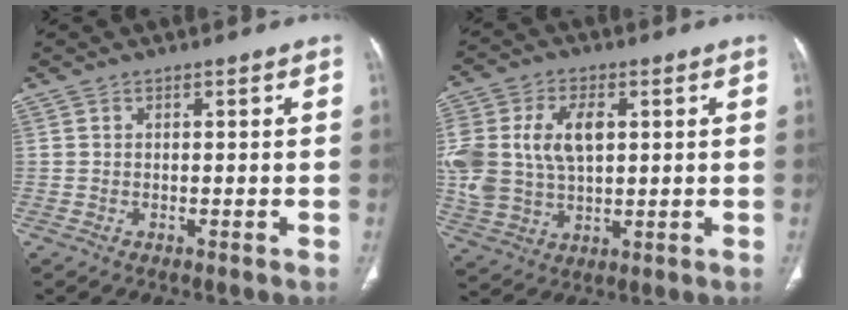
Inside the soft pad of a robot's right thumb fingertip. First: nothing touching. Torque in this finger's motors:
{"motor_torque": [0.29, 0.29, 0.54, 0.34, 0.16]}